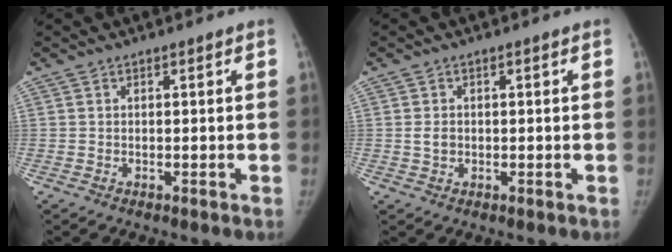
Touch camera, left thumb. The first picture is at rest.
{"total": 1.9, "force": [-0.1, 1.5, 1.2], "torque": [-0.019, 0.002, 0.000]}